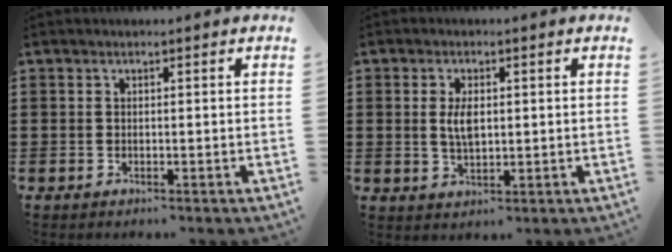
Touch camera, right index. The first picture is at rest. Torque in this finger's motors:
{"motor_torque": [0.52, 0.28, 0.13, 0.11]}